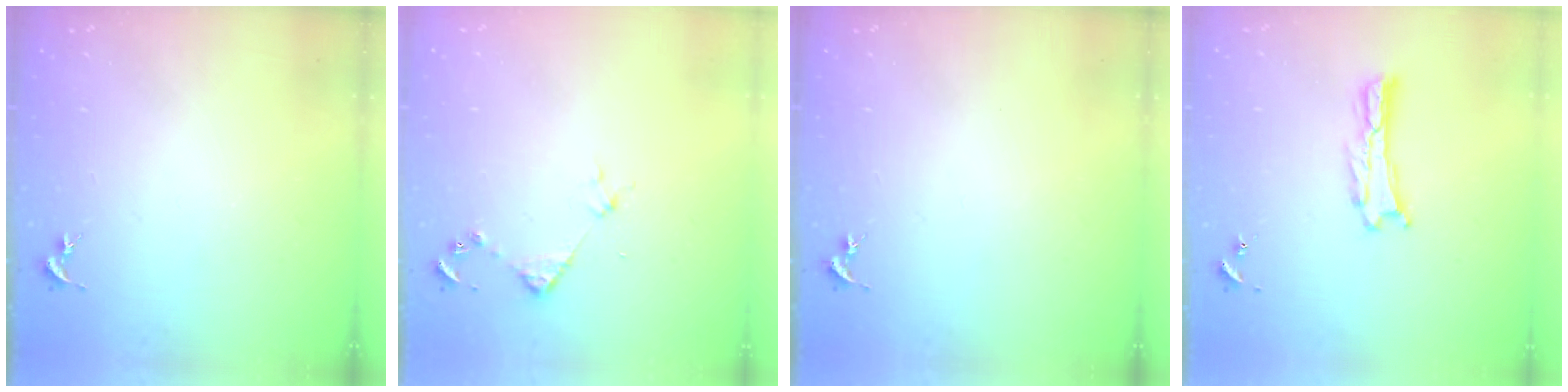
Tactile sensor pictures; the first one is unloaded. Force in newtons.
{"total": 3.7, "press": 3.7, "slide": 0.2}
{"total": 0.0}
{"total": 0.6, "press": 0.5, "slide": 0.2}